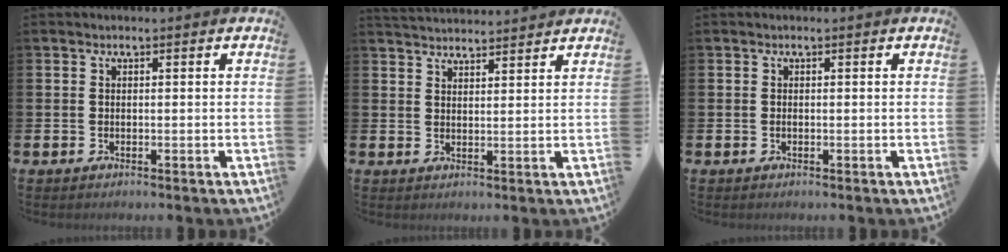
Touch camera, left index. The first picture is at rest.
{"total": 3.4, "force": [3.4, 0.2, 0.0], "torque": [-0.009, -0.018, 0.063]}
{"total": 0.0}